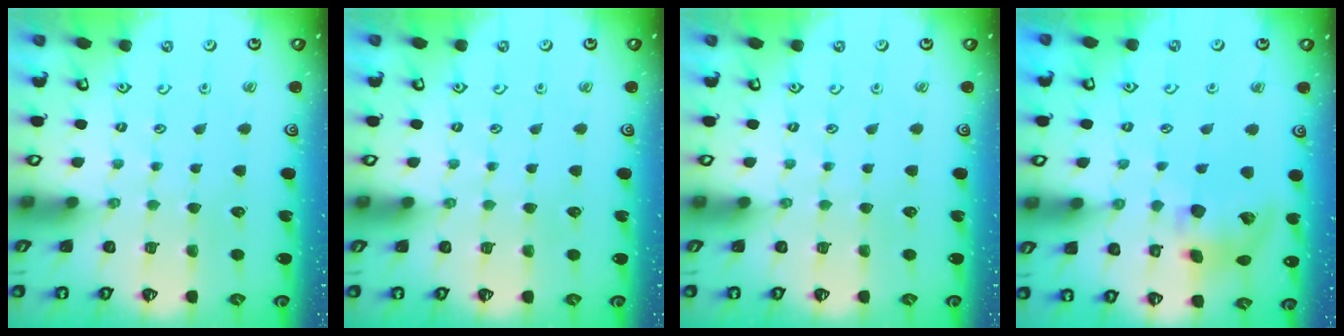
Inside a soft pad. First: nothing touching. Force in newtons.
{"total": 0.0}
{"total": 0.0}
{"total": 12.1, "press": 11.9, "slide": 1.8}